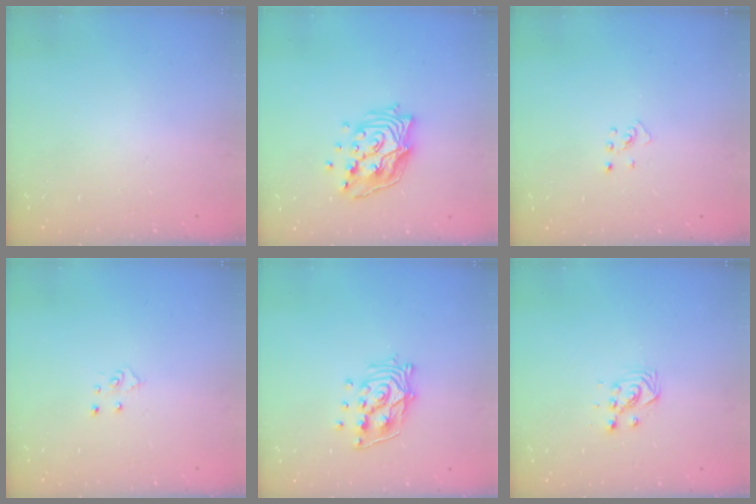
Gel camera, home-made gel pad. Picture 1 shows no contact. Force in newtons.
{"total": 14.9, "press": 14.8, "slide": 1.4}
{"total": 2.7, "press": 2.7, "slide": 0.5}
{"total": 4.2, "press": 4.2, "slide": 0.4}
{"total": 11.7, "press": 11.6, "slide": 1.3}
{"total": 3.5, "press": 3.5, "slide": 0.4}